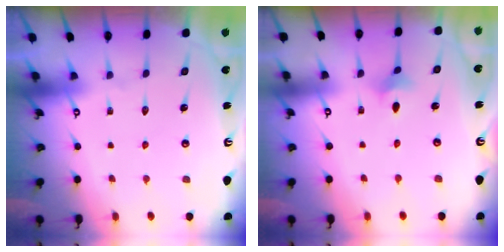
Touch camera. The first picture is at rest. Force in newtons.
{"total": 2.8, "press": 2.8, "slide": 0.6}